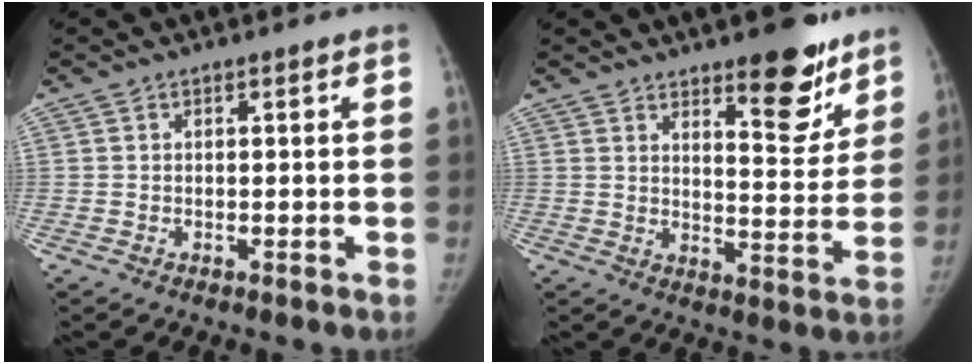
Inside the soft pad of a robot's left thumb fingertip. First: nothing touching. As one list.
[{"total": 12.1, "force": [8.2, 4.2, 7.7], "torque": [-0.063, -0.059, 0.120]}]